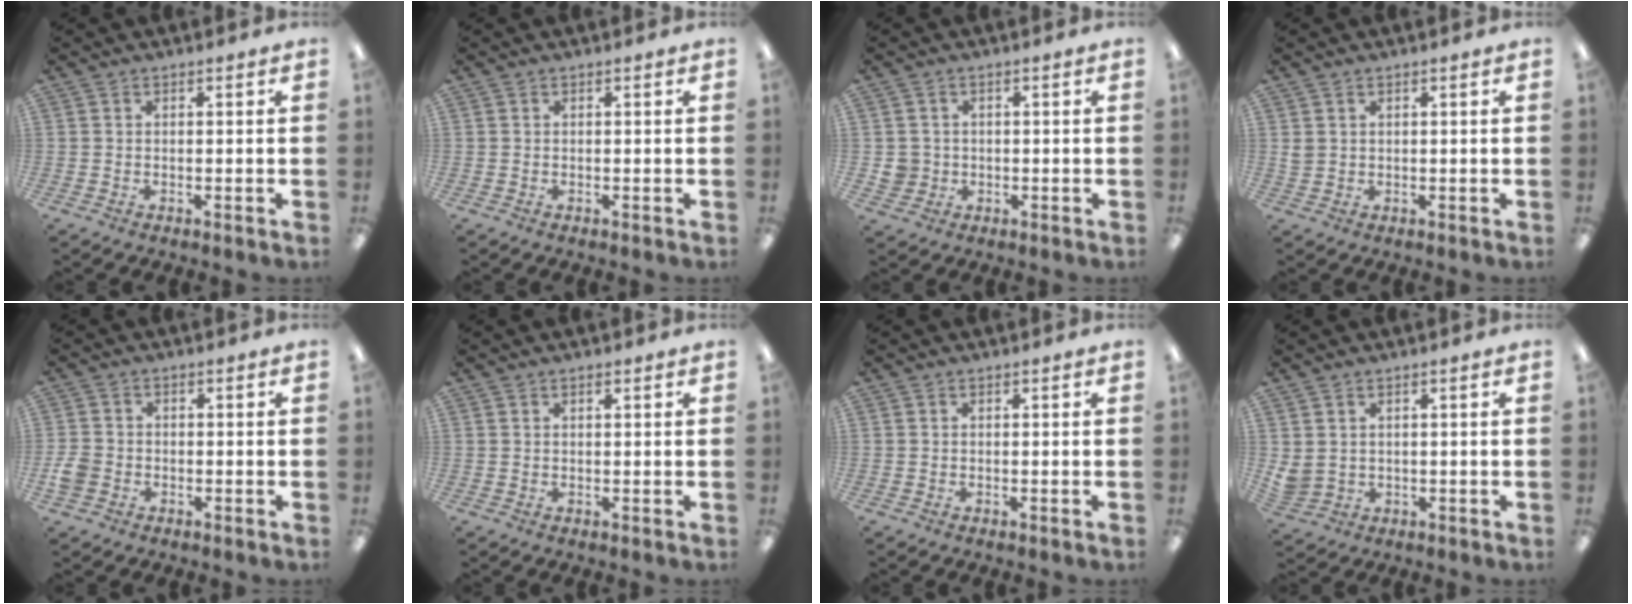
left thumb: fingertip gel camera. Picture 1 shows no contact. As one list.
[{"total": 0.0}, {"total": 3.8, "force": [-0.1, 3.7, 0.6], "torque": [-0.009, 0.005, -0.001]}, {"total": 1.7, "force": [0.8, 1.3, 0.6], "torque": [-0.014, 0.002, 0.015]}, {"total": 3.8, "force": [-1.4, 3.0, 1.7], "torque": [-0.032, 0.008, -0.027]}, {"total": 0.7, "force": [0.5, 0.3, 0.3], "torque": [-0.007, 0.001, 0.010]}, {"total": 0.0}, {"total": 3.1, "force": [1.5, 2.5, 1.0], "torque": [-0.033, -0.005, 0.029]}]